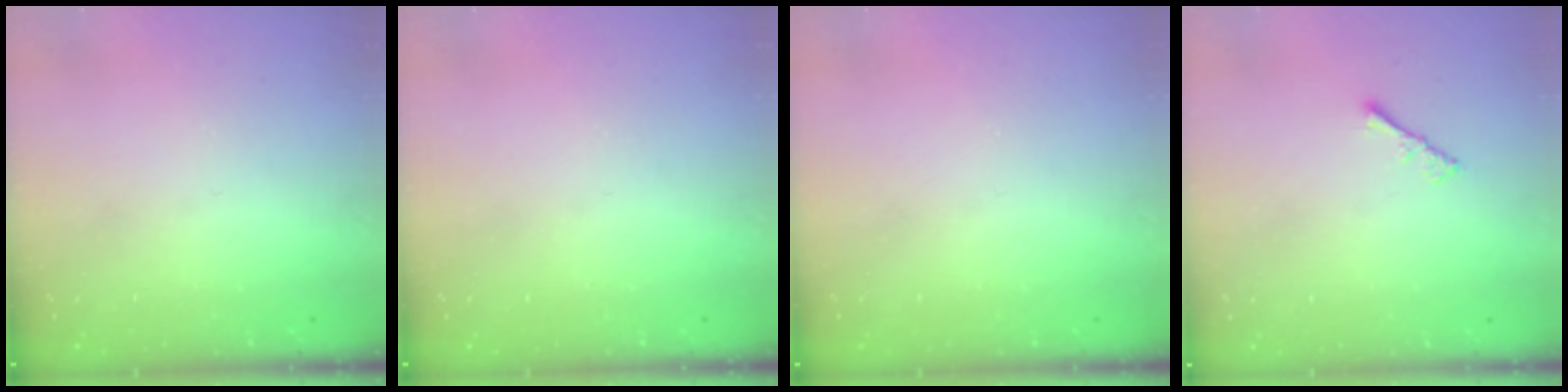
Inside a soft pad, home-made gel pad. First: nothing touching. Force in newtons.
{"total": 0.0}
{"total": 0.0}
{"total": 1.3, "press": 1.2, "slide": 0.4}